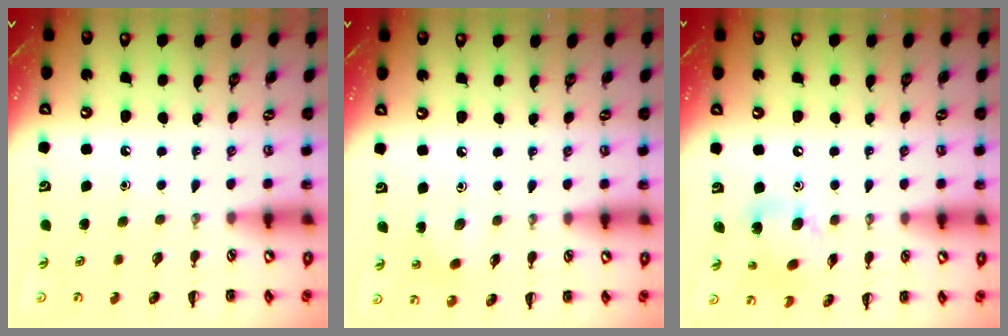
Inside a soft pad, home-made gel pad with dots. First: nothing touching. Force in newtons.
{"total": 2.8, "press": 2.6, "slide": 0.9}
{"total": 8.2, "press": 8.0, "slide": 1.4}